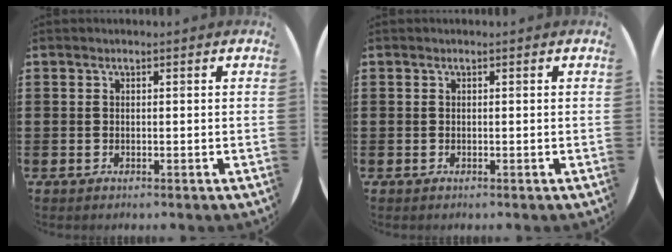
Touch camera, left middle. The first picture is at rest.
{"total": 0.0}